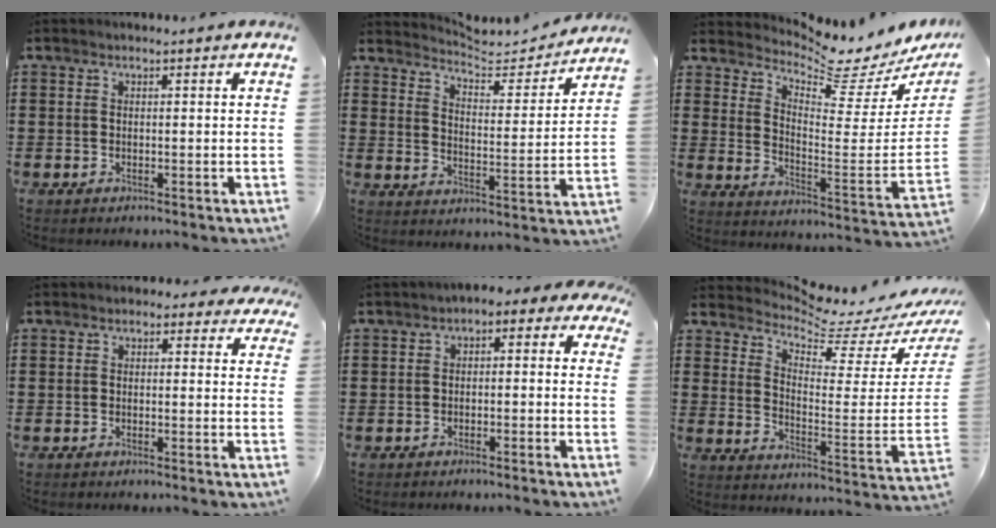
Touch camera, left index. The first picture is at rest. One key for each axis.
{"total": 5.1, "fx": 5.0, "fy": 0.5, "fz": 0.9, "tx": -0.037, "ty": -0.040, "tz": 0.081}
{"total": 7.2, "fx": 6.8, "fy": 0.4, "fz": 2.4, "tx": -0.066, "ty": -0.069, "tz": 0.111}
{"total": 1.4, "fx": 0.6, "fy": 1.0, "fz": 0.6, "tx": -0.009, "ty": 0.005, "tz": 0.008}
{"total": 2.3, "fx": -2.2, "fy": 0.7, "fz": 0.5, "tx": -0.014, "ty": 0.006, "tz": -0.049}
{"total": 5.2, "fx": 4.9, "fy": 0.4, "fz": 1.6, "tx": -0.056, "ty": -0.055, "tz": 0.075}